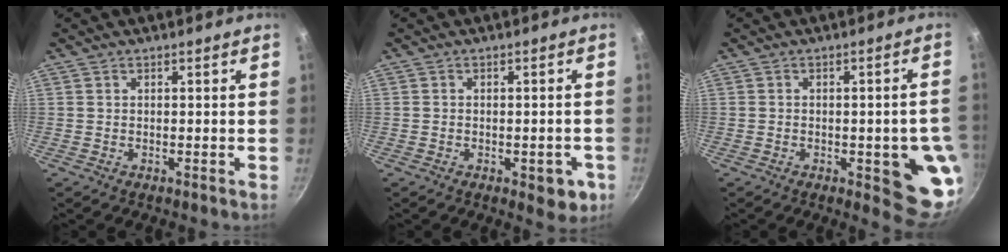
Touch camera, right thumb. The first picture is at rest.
{"total": 5.8, "force": [-2.1, 2.9, 4.5], "torque": [-0.029, 0.010, -0.024]}
{"total": 11.9, "force": [-2.7, 4.2, 10.8], "torque": [-0.082, 0.007, -0.030]}